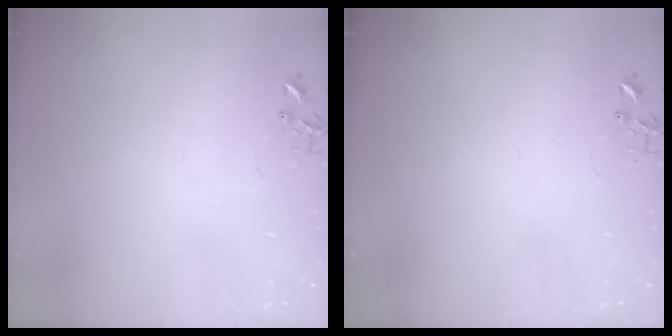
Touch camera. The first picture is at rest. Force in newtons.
{"total": 0.0}